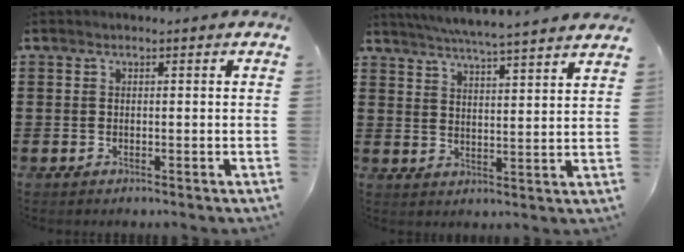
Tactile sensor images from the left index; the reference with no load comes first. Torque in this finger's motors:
{"motor_torque": [1.74, 0.40, 0.71, 0.15]}